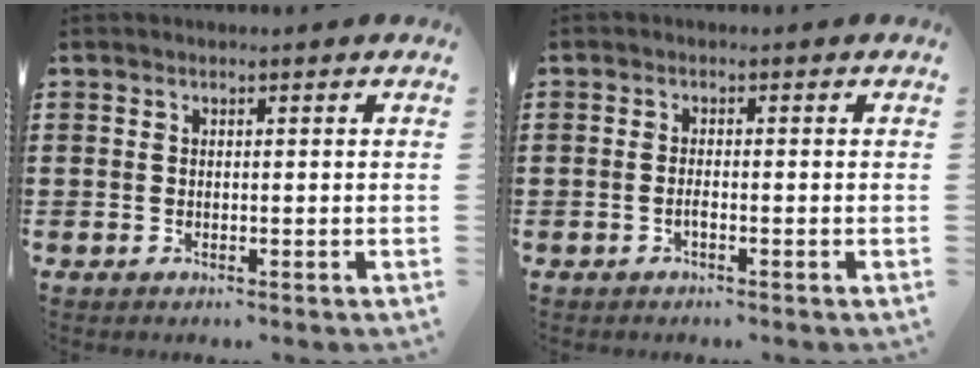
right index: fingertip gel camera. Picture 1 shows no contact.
{"total": 1.2, "force": [-0.5, 0.3, 1.1], "torque": [-0.021, -0.002, -0.009]}